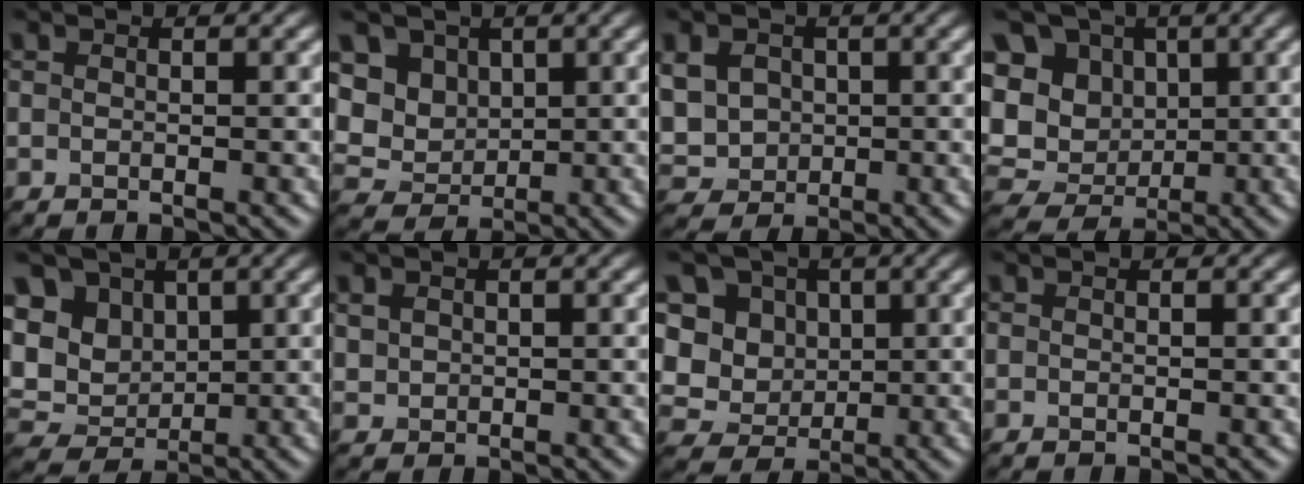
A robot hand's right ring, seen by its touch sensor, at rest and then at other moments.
{"total": 4.4, "force": [2.1, 3.8, 1.0], "torque": [-0.064, 0.003, 0.069]}
{"total": 3.3, "force": [0.3, 3.2, 0.9], "torque": [-0.067, 0.013, 0.033]}
{"total": 11.5, "force": [3.1, 10.1, 4.5], "torque": [-0.158, 0.022, 0.080]}
{"total": 7.6, "force": [3.0, 6.3, 2.9], "torque": [-0.104, 0.023, 0.072]}
{"total": 1.2, "force": [-0.1, -0.4, -1.1], "torque": [-0.007, -0.001, 0.033]}
{"total": 7.7, "force": [3.2, 6.5, 2.6], "torque": [-0.091, 0.013, 0.074]}
{"total": 0.0}